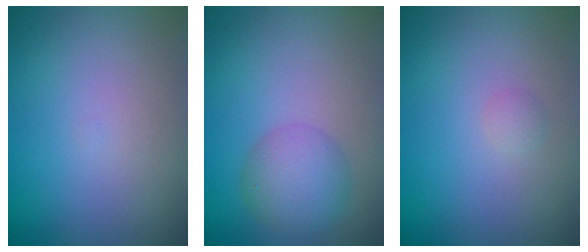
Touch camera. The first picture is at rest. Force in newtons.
{"total": 4.0, "press": 4.0, "slide": 0.1}
{"total": 0.6, "press": 0.6, "slide": 0.1}